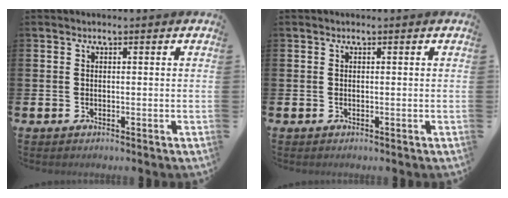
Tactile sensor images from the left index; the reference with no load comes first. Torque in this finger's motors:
{"motor_torque": [-0.02, 0.01, 0.00, 0.01]}